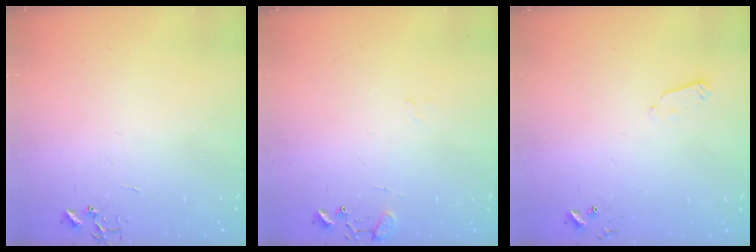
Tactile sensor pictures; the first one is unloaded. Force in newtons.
{"total": 9.3, "press": 9.3, "slide": 0.7}
{"total": 4.0, "press": 3.9, "slide": 1.0}